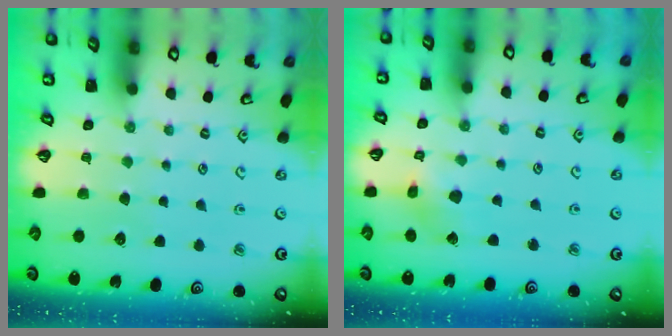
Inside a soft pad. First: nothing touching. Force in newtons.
{"total": 5.5, "press": 5.5, "slide": 0.5}